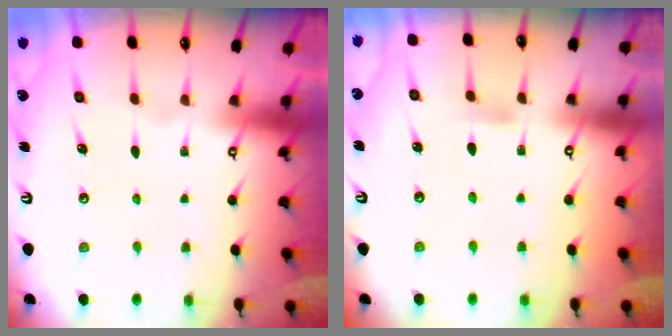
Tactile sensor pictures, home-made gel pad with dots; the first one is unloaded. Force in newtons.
{"total": 2.8, "press": 2.8, "slide": 0.3}